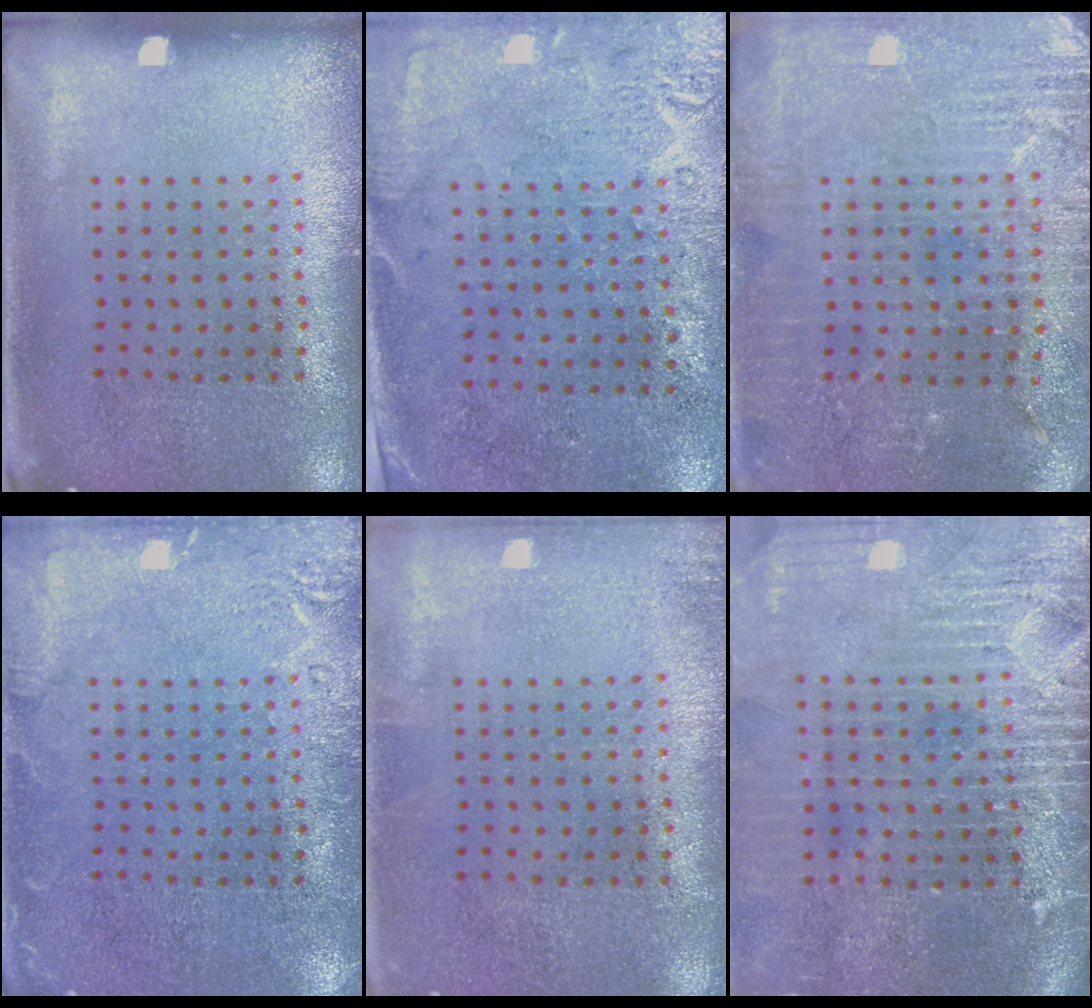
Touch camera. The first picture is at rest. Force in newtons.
{"total": 2.8, "press": 2.4, "slide": 1.4}
{"total": 3.5, "press": 3.4, "slide": 0.7}
{"total": 2.7, "press": 2.7, "slide": 0.5}
{"total": 0.8, "press": 0.8, "slide": 0.1}
{"total": 4.3, "press": 3.7, "slide": 2.2}